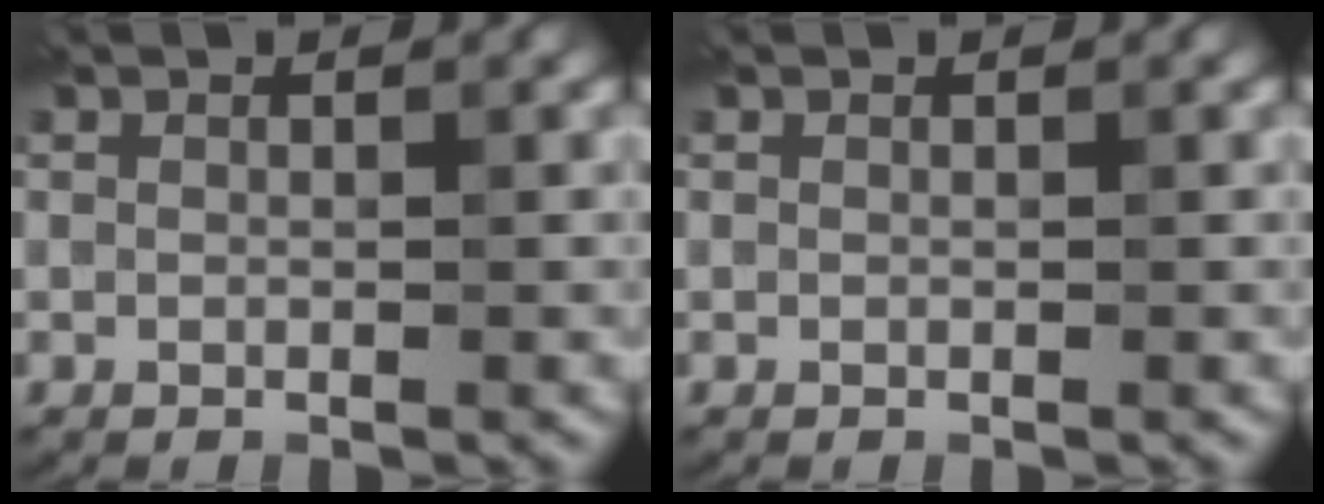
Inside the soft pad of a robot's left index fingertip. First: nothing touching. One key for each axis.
{"total": 0.0}